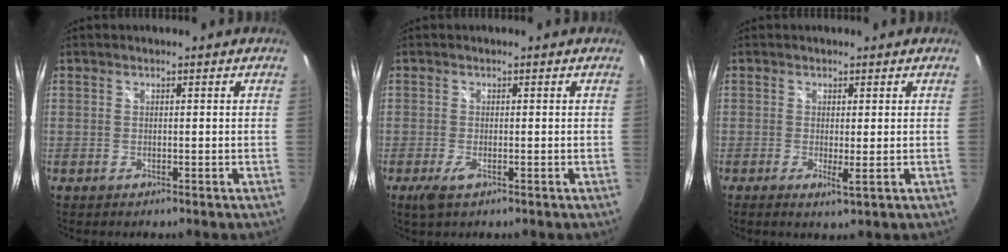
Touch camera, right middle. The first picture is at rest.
{"total": 2.7, "force": [-1.3, 0.6, 2.3], "torque": [-0.044, -0.012, -0.020]}
{"total": 2.1, "force": [-0.2, 0.1, 2.1], "torque": [-0.038, -0.009, -0.005]}